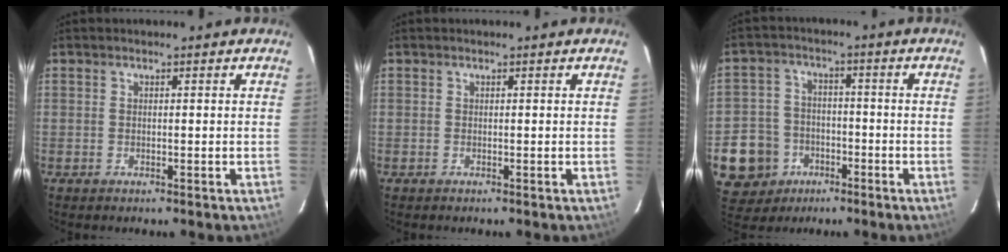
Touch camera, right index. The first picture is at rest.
{"total": 0.0}
{"total": 11.5, "force": [-4.6, 10.2, 2.6], "torque": [-0.103, 0.027, -0.062]}